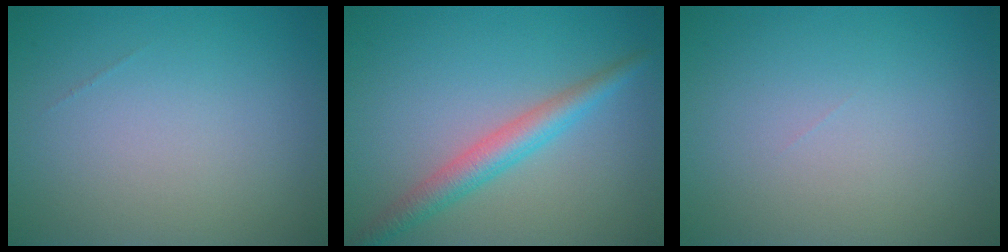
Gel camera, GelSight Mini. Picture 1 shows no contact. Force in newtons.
{"total": 3.4, "press": 3.4, "slide": 0.1}
{"total": 0.0}